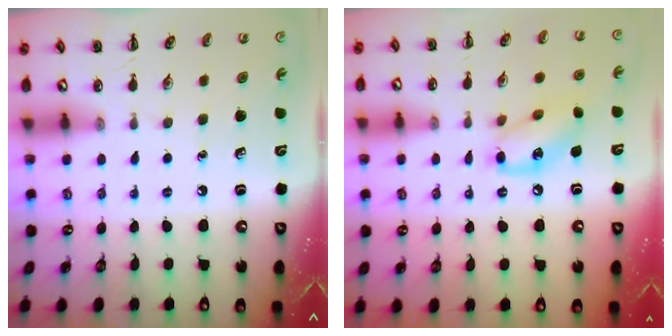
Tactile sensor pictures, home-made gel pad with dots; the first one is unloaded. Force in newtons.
{"total": 12.1, "press": 11.9, "slide": 2.0}